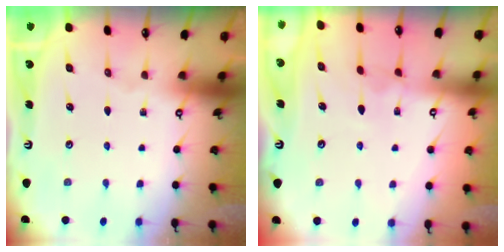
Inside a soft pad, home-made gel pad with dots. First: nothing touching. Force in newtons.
{"total": 1.2, "press": 1.1, "slide": 0.5}